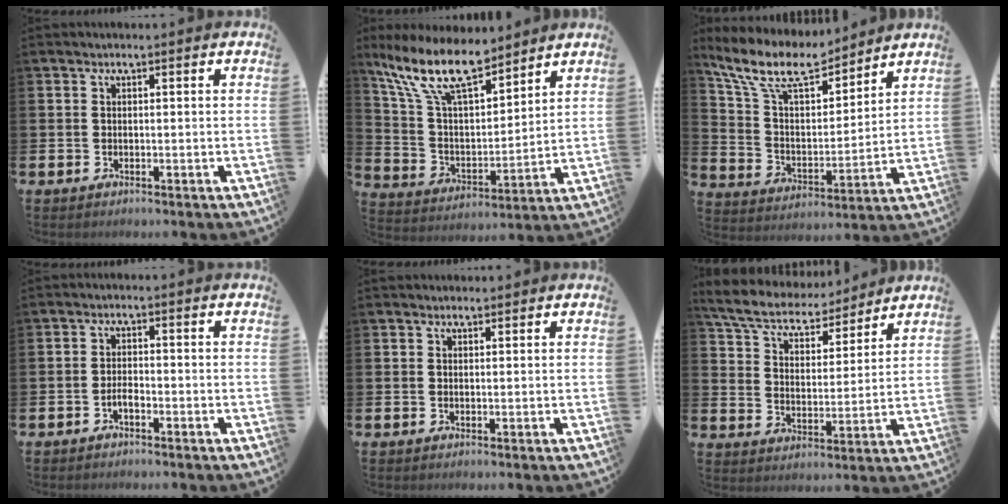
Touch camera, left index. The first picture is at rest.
{"total": 12.7, "force": [10.2, 3.7, 6.6], "torque": [-0.162, -0.048, 0.182]}
{"total": 10.7, "force": [9.4, 3.1, 4.2], "torque": [-0.131, -0.054, 0.166]}
{"total": 1.5, "force": [-1.0, 0.5, 1.1], "torque": [-0.029, 0.004, -0.018]}
{"total": 1.1, "force": [1.1, 0.4, 0.0], "torque": [0.007, 0.000, 0.018]}
{"total": 7.6, "force": [7.0, 2.1, 2.0], "torque": [-0.078, -0.045, 0.123]}